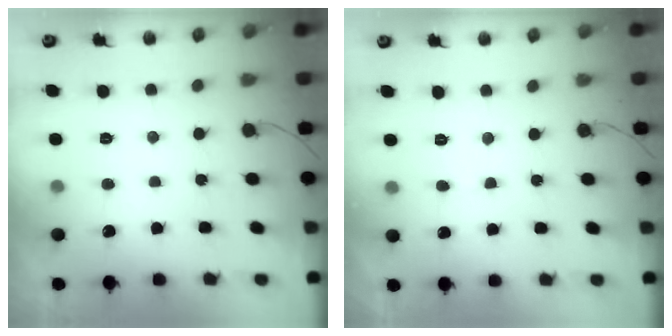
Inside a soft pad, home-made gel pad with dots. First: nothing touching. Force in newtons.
{"total": 2.6, "press": 2.6, "slide": 0.2}